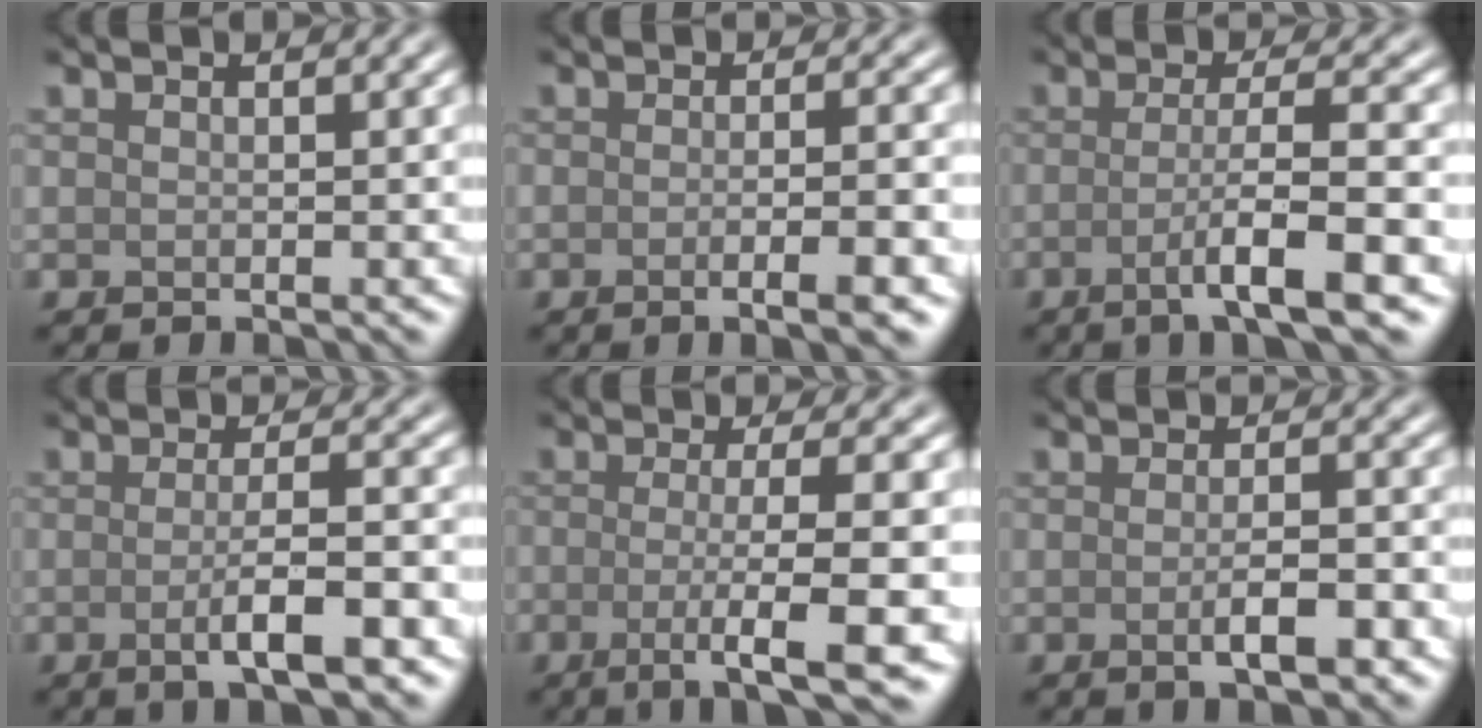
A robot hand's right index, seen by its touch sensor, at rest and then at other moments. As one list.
[{"total": 4.8, "force": [-1.6, 1.2, 4.4], "torque": [-0.056, -0.002, -0.023]}, {"total": 6.1, "force": [-2.1, 0.8, 5.7], "torque": [-0.089, 0.003, -0.043]}, {"total": 5.0, "force": [-1.5, 1.0, 4.6], "torque": [-0.077, -0.001, -0.025]}, {"total": 7.3, "force": [-2.9, 1.2, 6.6], "torque": [-0.099, -0.001, -0.055]}, {"total": 3.3, "force": [-1.0, 0.8, 3.0], "torque": [-0.053, -0.003, -0.015]}]